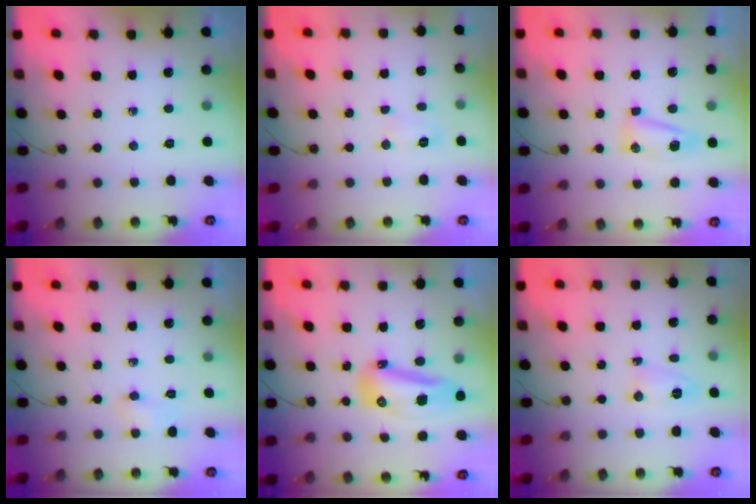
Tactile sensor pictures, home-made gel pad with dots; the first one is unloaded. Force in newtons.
{"total": 13.2, "press": 6.2, "slide": 11.6}
{"total": 6.6, "press": 6.5, "slide": 1.1}
{"total": 16.7, "press": 5.2, "slide": 15.9}
{"total": 13.9, "press": 13.8, "slide": 1.8}
{"total": 3.4, "press": 3.1, "slide": 1.4}